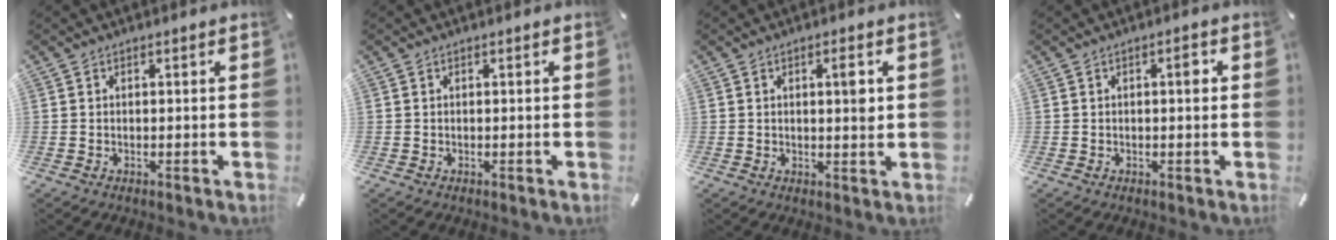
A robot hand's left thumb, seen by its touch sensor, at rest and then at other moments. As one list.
[{"total": 0.0}, {"total": 3.9, "force": [0.9, 1.2, 3.6], "torque": [-0.048, -0.005, 0.008]}, {"total": 2.3, "force": [0.3, 0.8, 2.1], "torque": [-0.026, 0.002, -0.002]}]